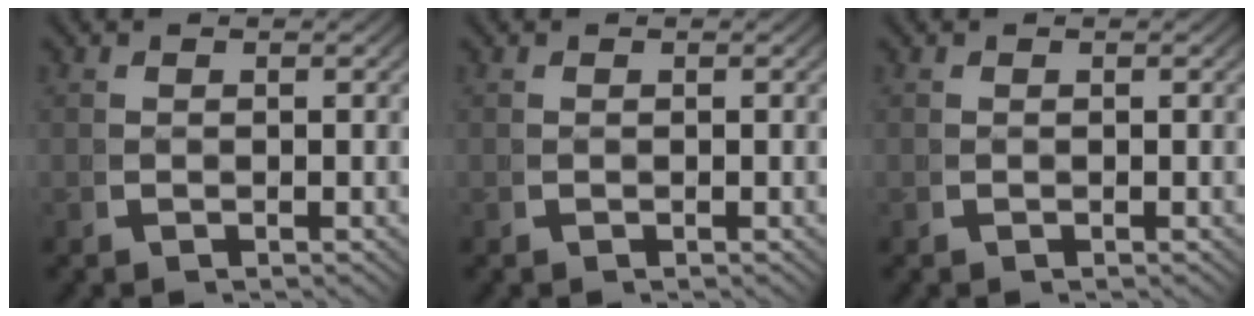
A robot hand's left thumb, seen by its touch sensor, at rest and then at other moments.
{"total": 0.0}
{"total": 0.0}